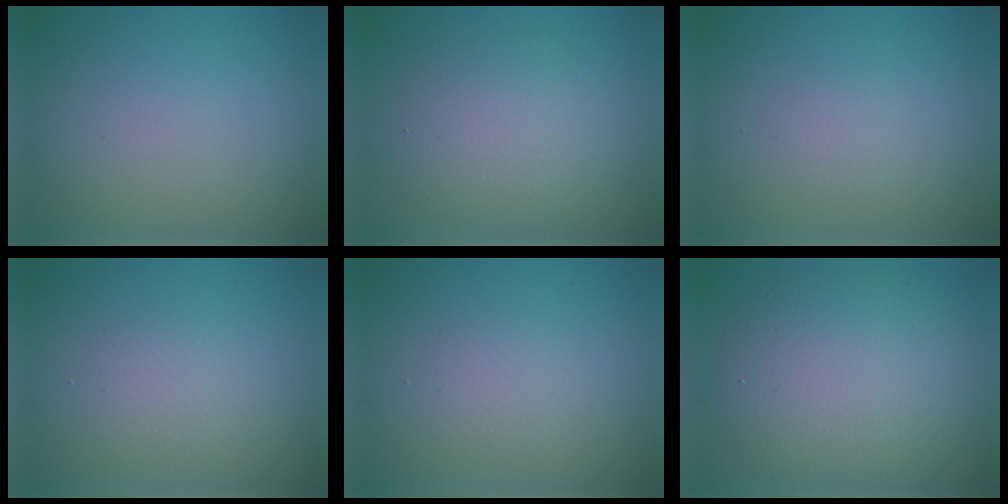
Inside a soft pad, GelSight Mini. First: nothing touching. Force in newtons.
{"total": 3.9, "press": 3.9, "slide": 0.1}
{"total": 0.9, "press": 0.9, "slide": 0.0}
{"total": 1.5, "press": 1.5, "slide": 0.1}
{"total": 1.3, "press": 1.3, "slide": 0.1}
{"total": 7.3, "press": 7.3, "slide": 0.5}